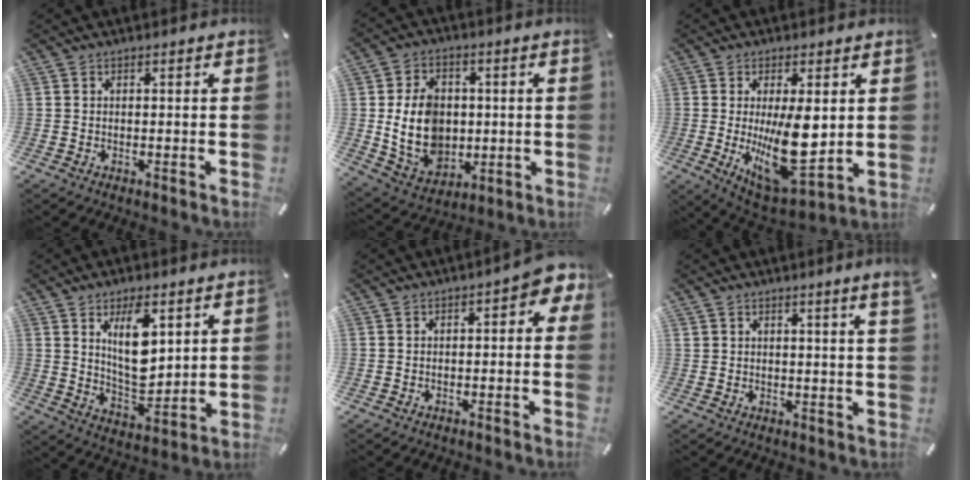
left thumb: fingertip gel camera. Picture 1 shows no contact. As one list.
[{"total": 13.3, "force": [0.3, 10.7, 8.0], "torque": [-0.171, 0.009, 0.010]}, {"total": 17.4, "force": [0.7, 7.7, 15.5], "torque": [-0.258, -0.039, 0.019]}, {"total": 12.0, "force": [5.2, 6.0, 8.9], "torque": [-0.162, -0.027, 0.086]}, {"total": 4.6, "force": [0.2, 2.0, 4.1], "torque": [-0.051, 0.000, -0.001]}, {"total": 2.9, "force": [2.1, -0.3, 2.0], "torque": [-0.034, -0.009, 0.035]}]